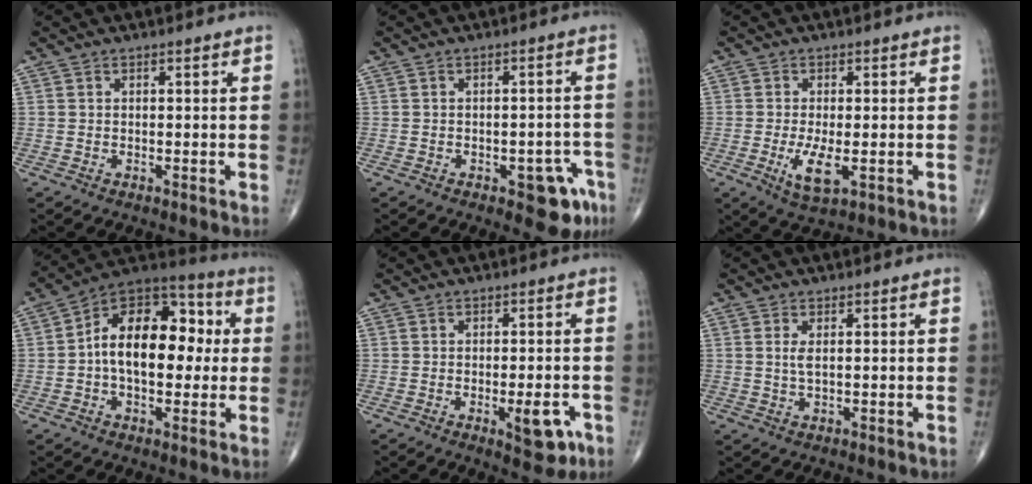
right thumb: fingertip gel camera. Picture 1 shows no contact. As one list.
[{"total": 6.9, "force": [-3.5, 3.2, 5.0], "torque": [-0.032, 0.021, -0.038]}, {"total": 5.6, "force": [-1.4, 2.0, 5.1], "torque": [-0.099, -0.014, -0.019]}, {"total": 18.4, "force": [1.1, 10.8, 14.8], "torque": [-0.201, 0.039, 0.008]}, {"total": 6.1, "force": [-2.4, 2.4, 5.1], "torque": [-0.050, 0.003, -0.026]}, {"total": 1.9, "force": [0.5, 0.5, 1.7], "torque": [-0.043, -0.004, 0.015]}]